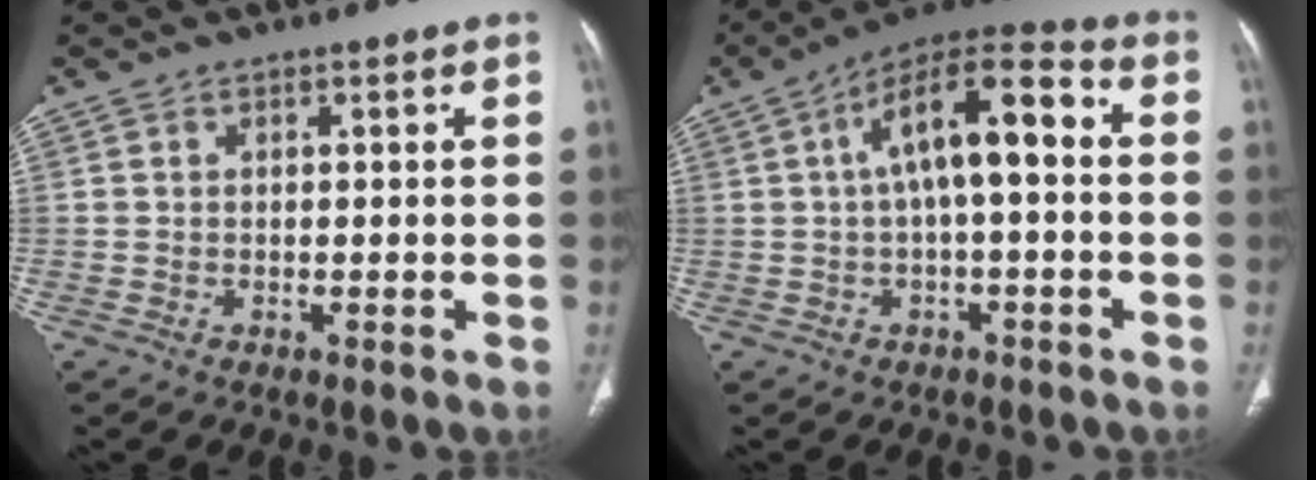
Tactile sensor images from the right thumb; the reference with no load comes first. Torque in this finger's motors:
{"motor_torque": [2.47, 2.54, 1.38, -0.46, 0.13]}